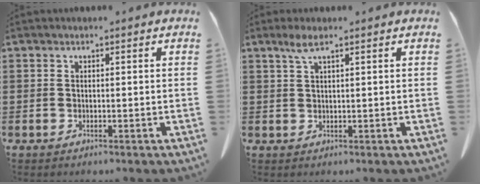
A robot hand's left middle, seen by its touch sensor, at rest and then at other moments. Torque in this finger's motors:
{"motor_torque": [0.50, 0.26, 0.07, 0.05]}